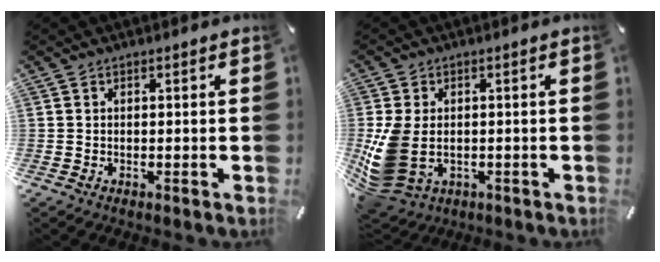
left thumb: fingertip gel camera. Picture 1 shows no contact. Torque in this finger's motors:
{"motor_torque": [2.47, 2.54, 1.98, 0.34, 0.60]}